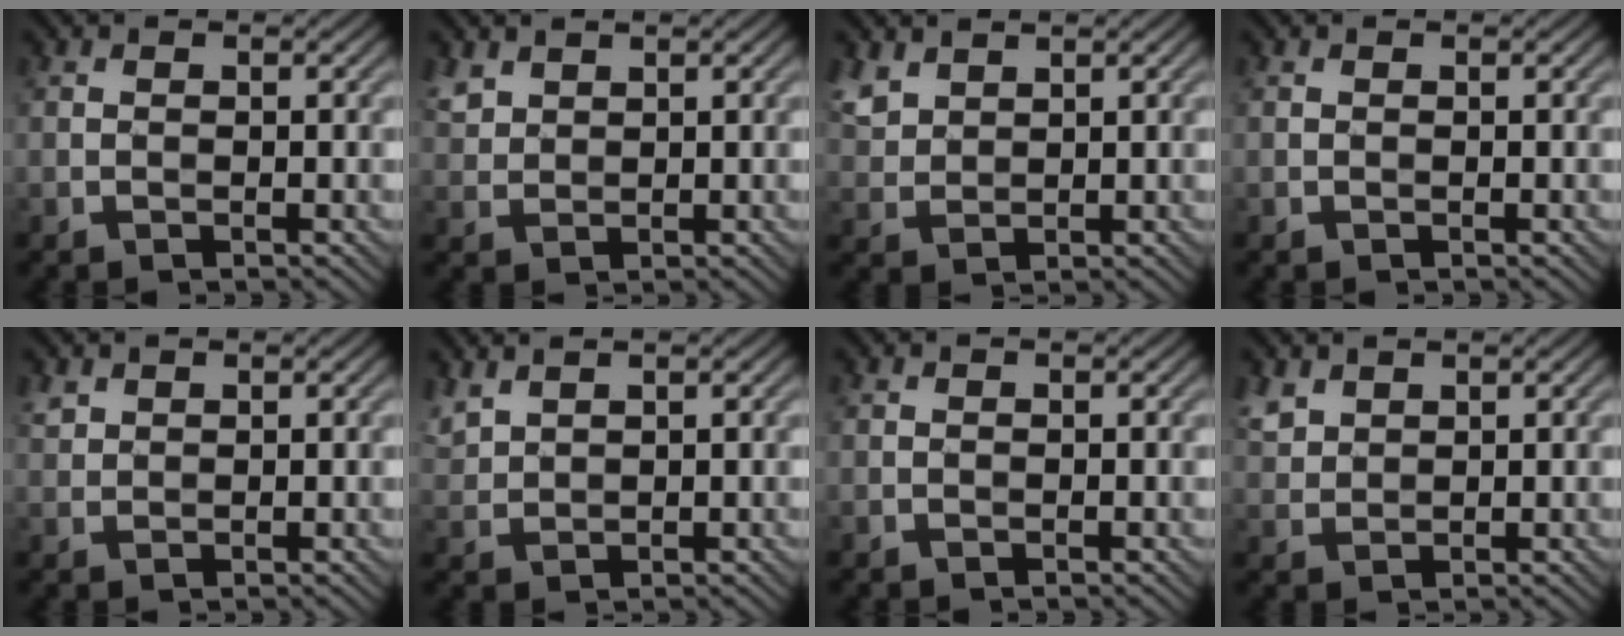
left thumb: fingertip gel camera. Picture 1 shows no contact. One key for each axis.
{"total": 2.3, "fx": 1.7, "fy": 1.3, "fz": 0.8, "tx": -0.025, "ty": 0.001, "tz": 0.041}
{"total": 3.3, "fx": 2.4, "fy": 1.8, "fz": 1.5, "tx": -0.042, "ty": 0.003, "tz": 0.055}
{"total": 0.0}
{"total": 1.4, "fx": 1.1, "fy": 0.8, "fz": 0.4, "tx": -0.012, "ty": 0.001, "tz": 0.025}
{"total": 2.5, "fx": 2.1, "fy": 0.8, "fz": 1.1, "tx": -0.035, "ty": 0.007, "tz": 0.051}
{"total": 0.0}
{"total": 2.6, "fx": 1.9, "fy": 1.4, "fz": 1.0, "tx": -0.029, "ty": 0.001, "tz": 0.046}